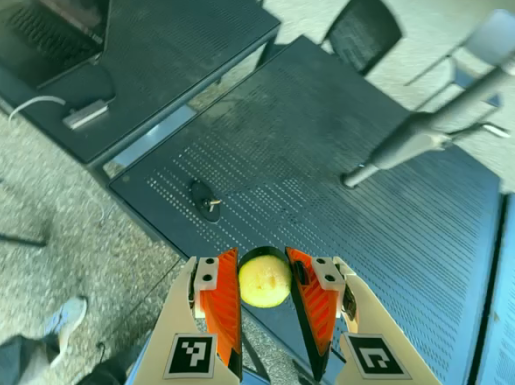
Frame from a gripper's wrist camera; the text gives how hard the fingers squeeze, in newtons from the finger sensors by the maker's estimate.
{"total": 10.8, "left": 10.7, "right": 10.9}